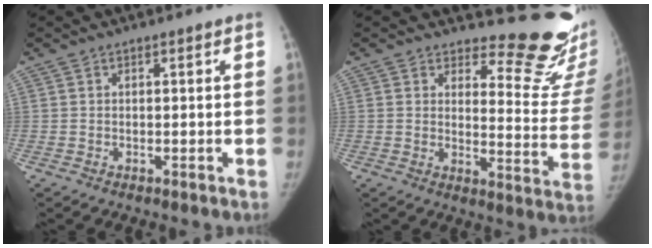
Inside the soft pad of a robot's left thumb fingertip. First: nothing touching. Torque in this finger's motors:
{"motor_torque": [2.22, 0.84, 0.69, -0.81, 0.03]}